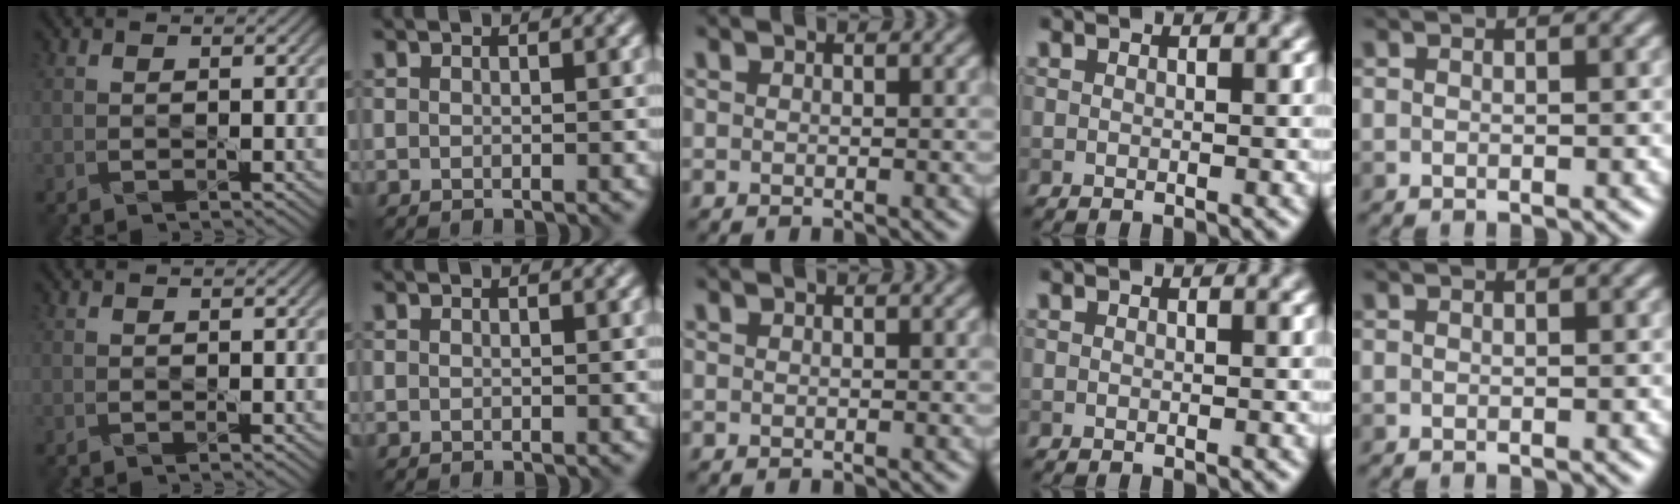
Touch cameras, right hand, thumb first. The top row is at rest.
{}